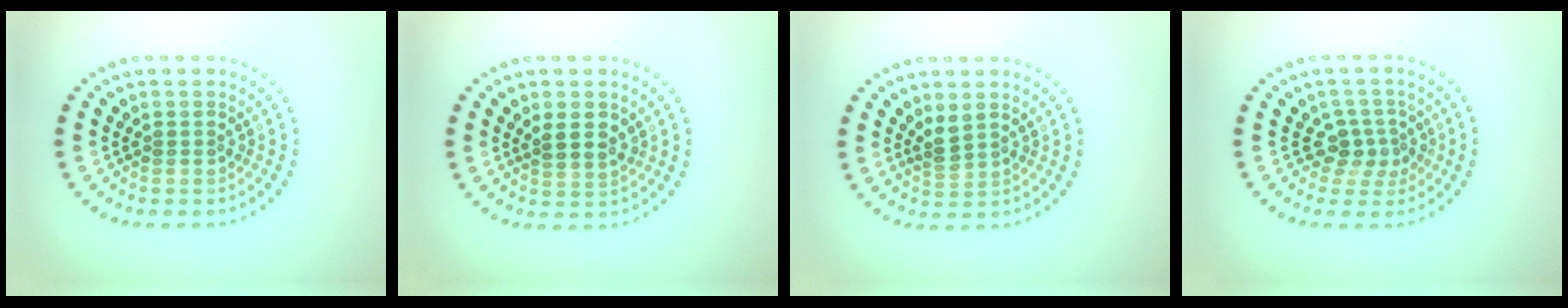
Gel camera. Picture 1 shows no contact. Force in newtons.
{"total": 1.7, "press": 1.6, "slide": 0.8}
{"total": 1.5, "press": 1.2, "slide": 0.9}
{"total": 2.5, "press": 2.0, "slide": 1.6}